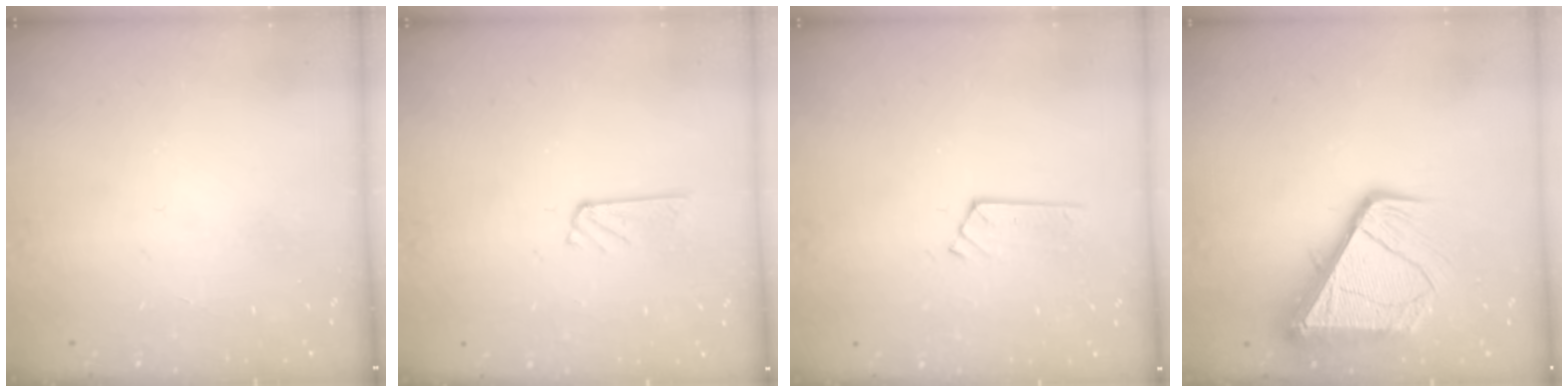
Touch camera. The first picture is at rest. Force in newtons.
{"total": 5.9, "press": 5.9, "slide": 0.4}
{"total": 2.9, "press": 2.9, "slide": 0.3}
{"total": 13.2, "press": 13.1, "slide": 1.7}